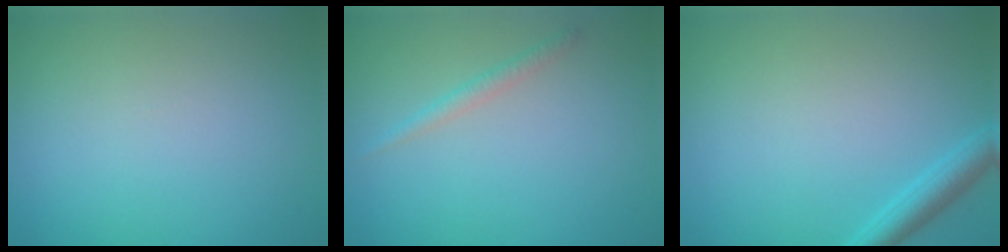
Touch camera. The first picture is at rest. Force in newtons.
{"total": 1.2, "press": 1.1, "slide": 0.0}
{"total": 2.3, "press": 2.2, "slide": 0.2}